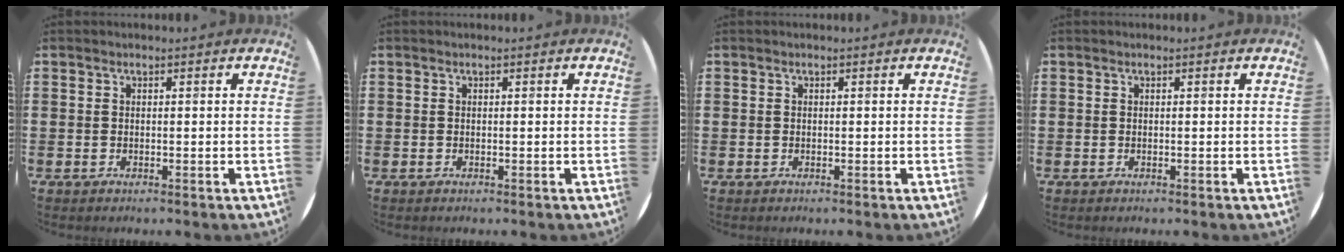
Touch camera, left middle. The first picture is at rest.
{"total": 0.0}
{"total": 0.0}
{"total": 0.0}